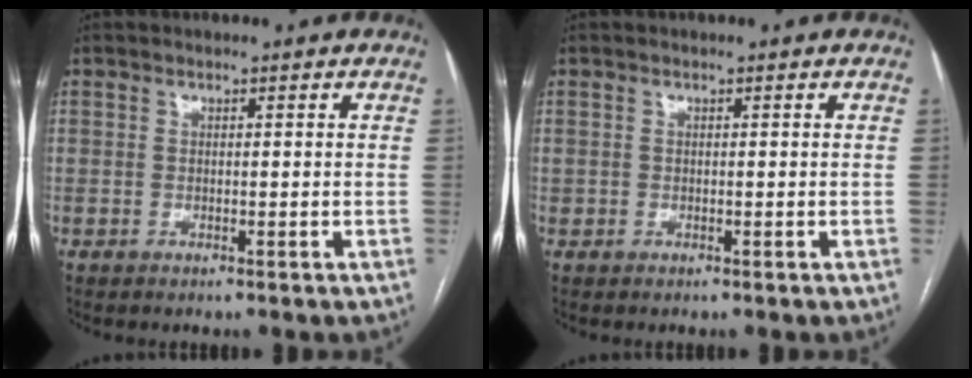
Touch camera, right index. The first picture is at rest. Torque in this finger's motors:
{"motor_torque": [0.00, -0.06, 0.01, 0.01]}